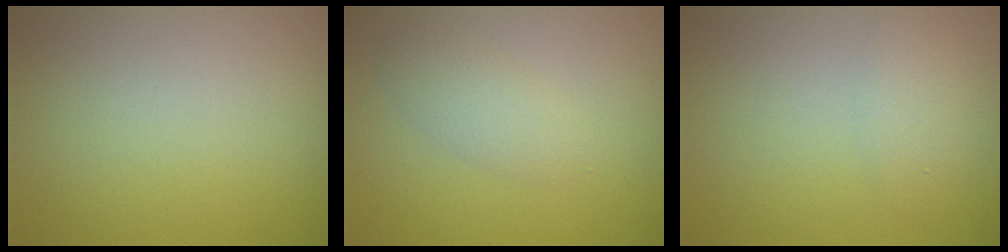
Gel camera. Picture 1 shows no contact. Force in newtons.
{"total": 2.0, "press": 2.0, "slide": 0.1}
{"total": 1.7, "press": 1.7, "slide": 0.1}